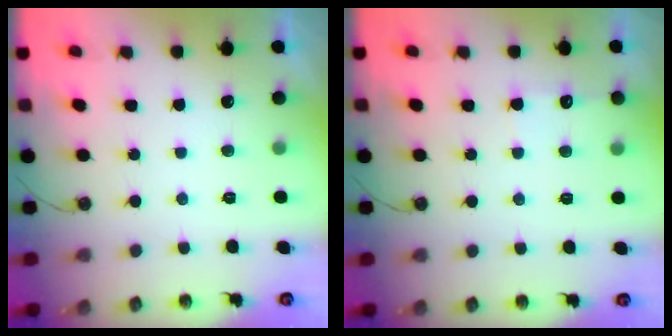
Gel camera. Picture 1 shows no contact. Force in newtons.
{"total": 4.9, "press": 4.9, "slide": 0.6}